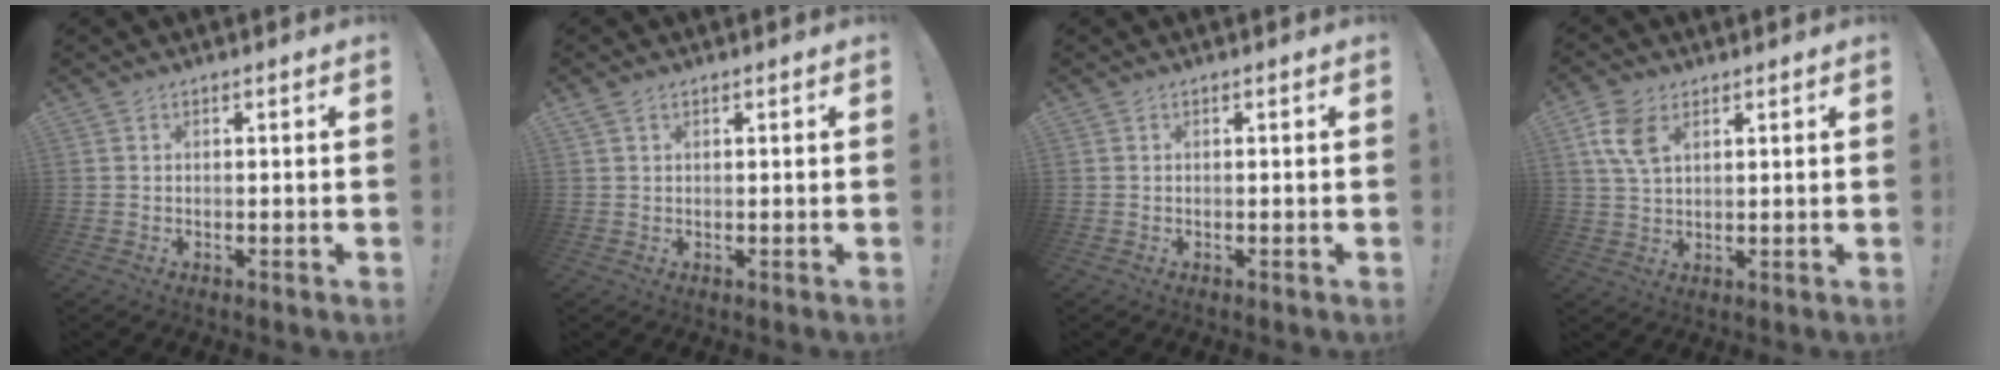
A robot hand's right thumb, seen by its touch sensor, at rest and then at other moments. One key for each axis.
{"total": 1.4, "fx": 0.8, "fy": 1.0, "fz": 0.7, "tx": -0.011, "ty": 0.001, "tz": 0.014}
{"total": 0.0}
{"total": 8.2, "fx": 3.5, "fy": 4.7, "fz": 5.7, "tx": -0.113, "ty": -0.006, "tz": 0.068}